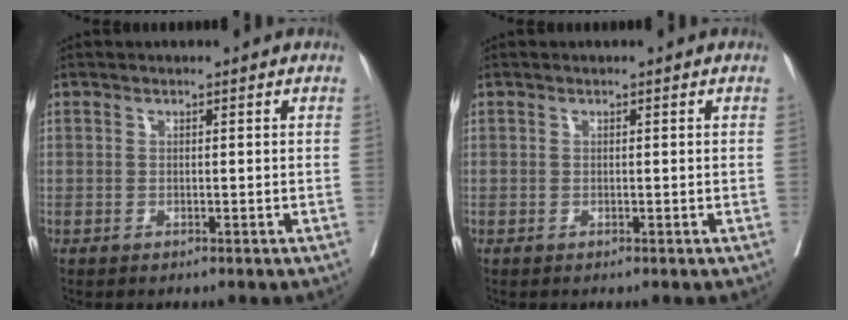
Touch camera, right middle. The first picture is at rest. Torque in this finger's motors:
{"motor_torque": [0.08, -0.22, 0.00, 0.00]}